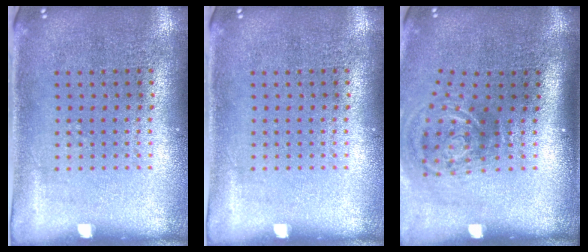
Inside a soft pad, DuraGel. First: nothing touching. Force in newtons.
{"total": 0.0}
{"total": 2.1, "press": 1.2, "slide": 1.7}